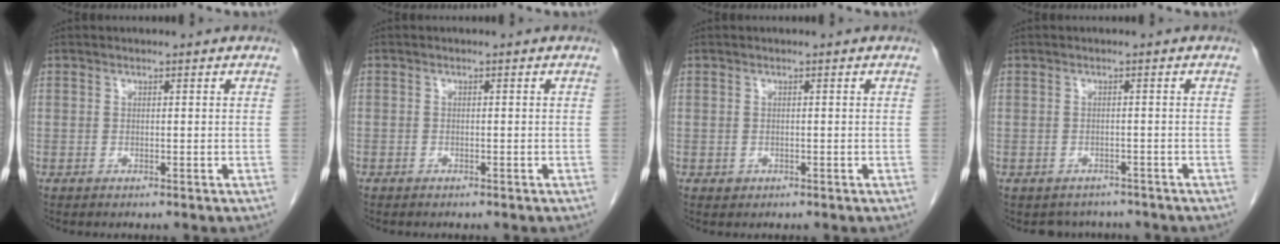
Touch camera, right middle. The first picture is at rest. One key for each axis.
{"total": 0.6, "fx": -0.5, "fy": 0.4, "fz": 0.1, "tx": -0.007, "ty": 0.003, "tz": -0.009}
{"total": 0.6, "fx": -0.2, "fy": 0.5, "fz": 0.1, "tx": -0.003, "ty": 0.002, "tz": -0.001}
{"total": 3.5, "fx": -3.1, "fy": 1.6, "fz": -0.2, "tx": 0.003, "ty": 0.007, "tz": -0.042}